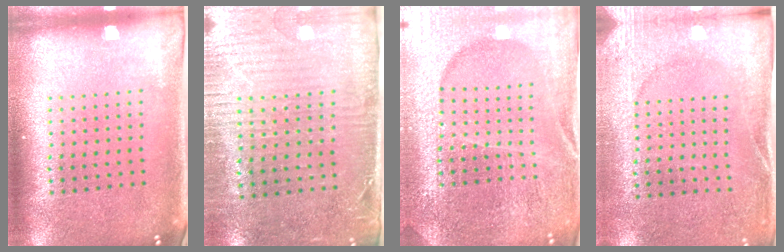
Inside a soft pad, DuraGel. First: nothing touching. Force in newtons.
{"total": 3.2, "press": 2.8, "slide": 1.6}
{"total": 5.1, "press": 4.7, "slide": 2.0}
{"total": 2.6, "press": 2.5, "slide": 0.7}